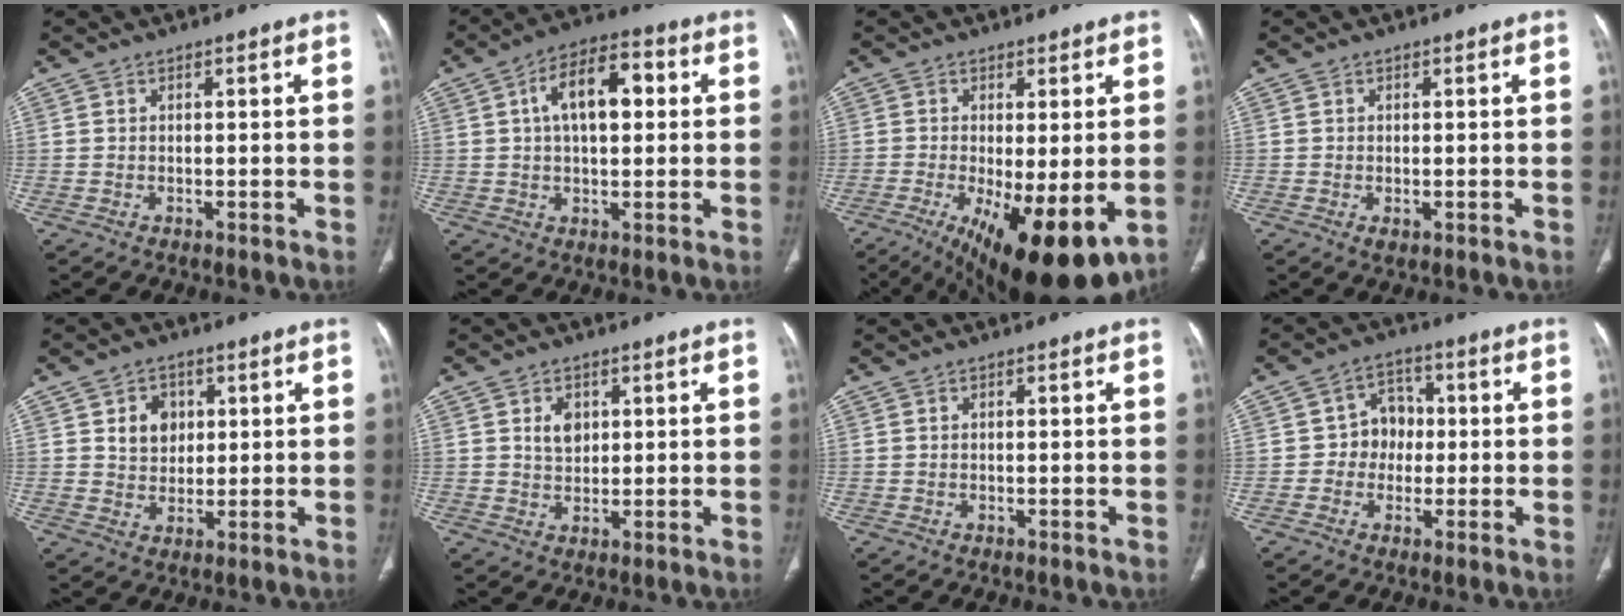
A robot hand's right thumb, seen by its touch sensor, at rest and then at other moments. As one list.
[{"total": 11.5, "force": [2.4, 6.0, 9.6], "torque": [-0.144, 0.017, 0.030]}, {"total": 16.1, "force": [-5.2, 5.4, 14.2], "torque": [-0.210, -0.029, -0.065]}, {"total": 1.3, "force": [-0.3, 0.7, 1.0], "torque": [-0.022, -0.004, -0.003]}, {"total": 5.9, "force": [1.8, 4.9, 2.8], "torque": [-0.016, -0.006, 0.031]}, {"total": 4.2, "force": [1.4, 3.1, 2.5], "torque": [-0.023, -0.007, 0.025]}, {"total": 0.0}, {"total": 6.3, "force": [-0.4, 5.6, 2.7], "torque": [-0.001, 0.018, -0.018]}]